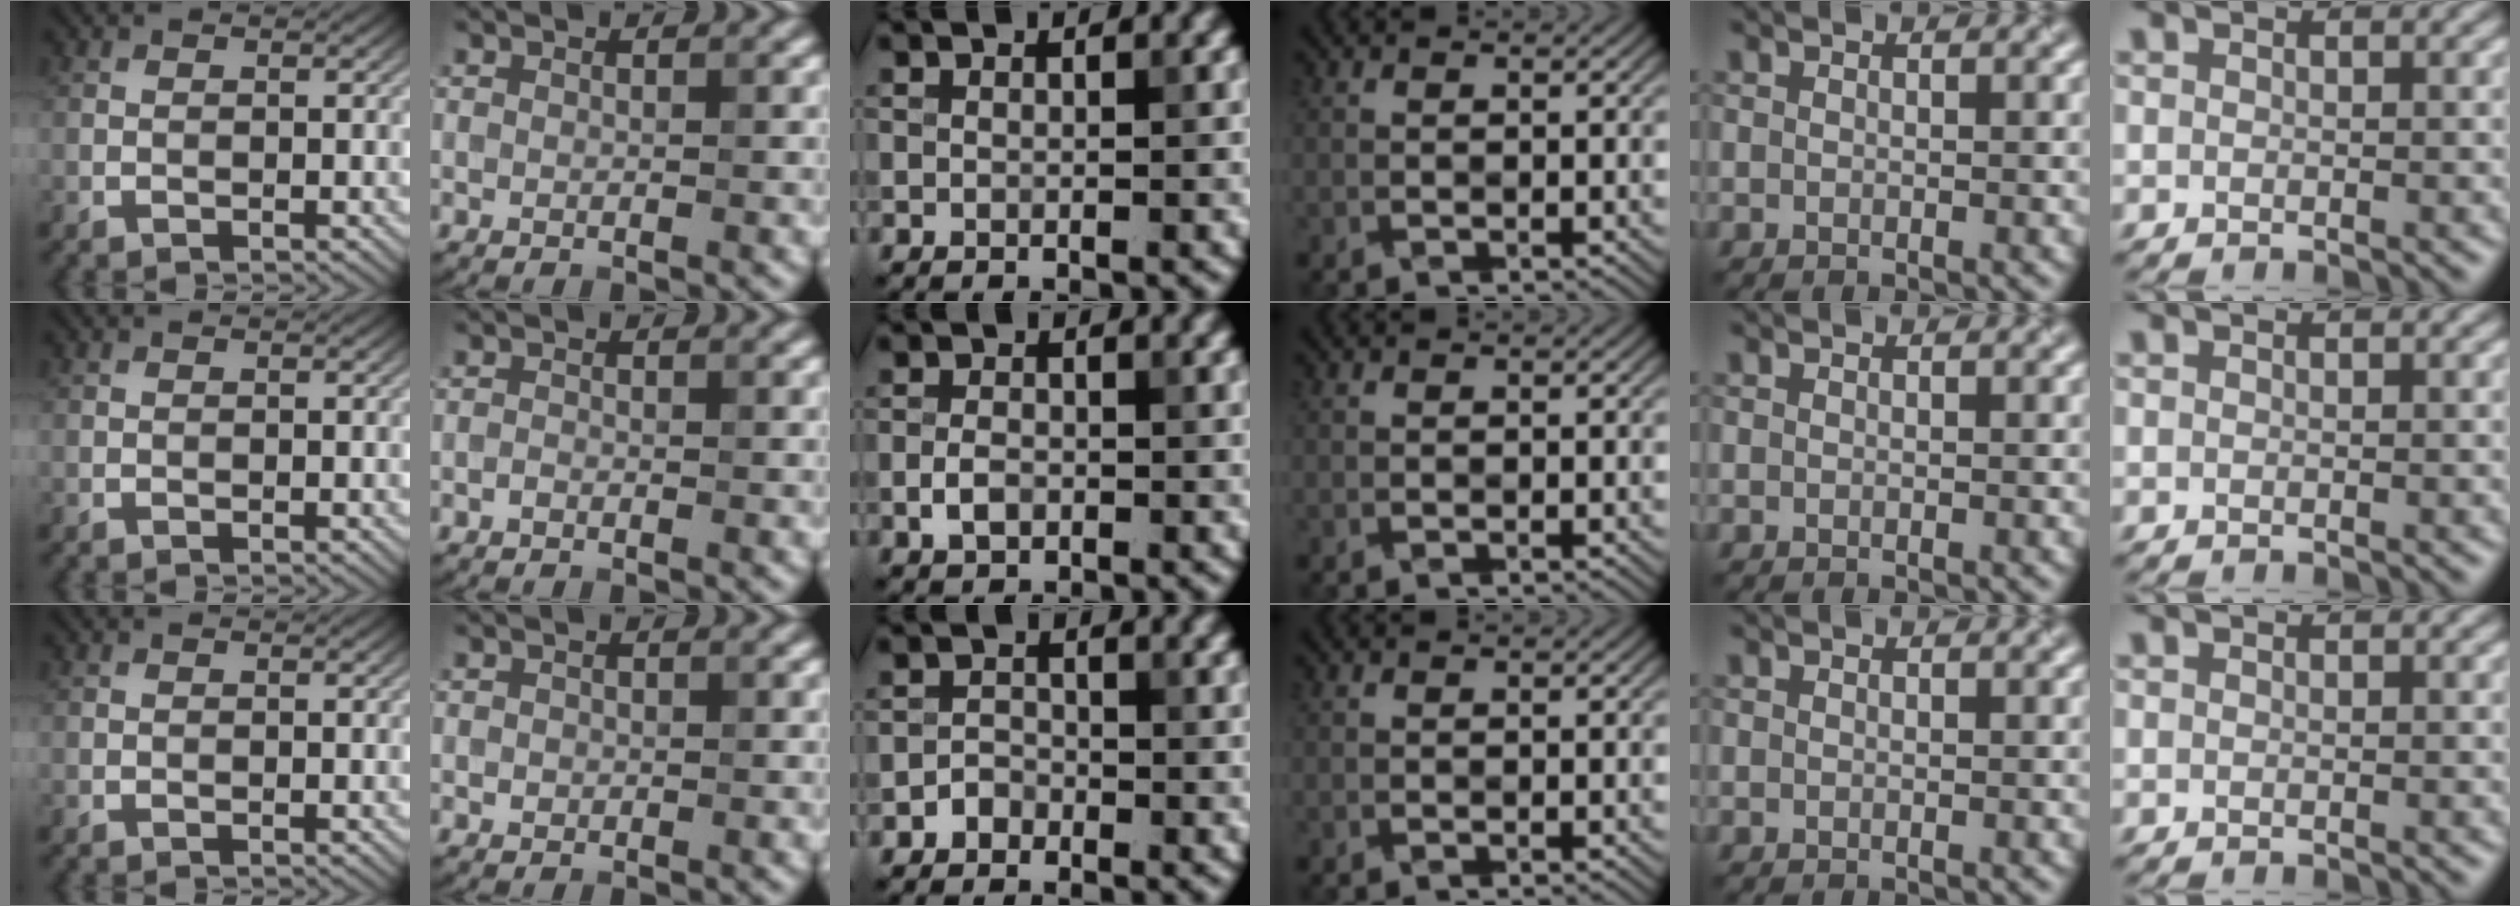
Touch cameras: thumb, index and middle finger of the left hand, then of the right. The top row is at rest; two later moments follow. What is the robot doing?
{"motion": "fold", "object": "origami paper"}